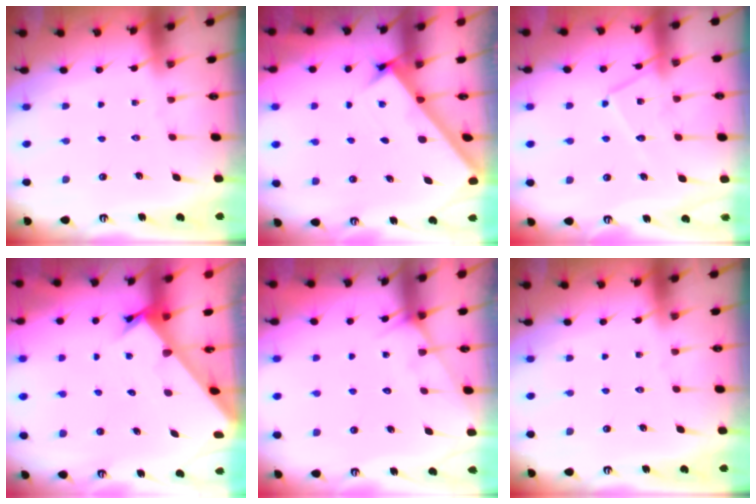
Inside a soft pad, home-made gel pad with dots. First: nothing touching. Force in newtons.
{"total": 2.8, "press": 2.7, "slide": 0.4}
{"total": 11.9, "press": 11.8, "slide": 0.7}
{"total": 2.1, "press": 2.1, "slide": 0.2}
{"total": 5.8, "press": 5.8, "slide": 0.5}
{"total": 0.0}